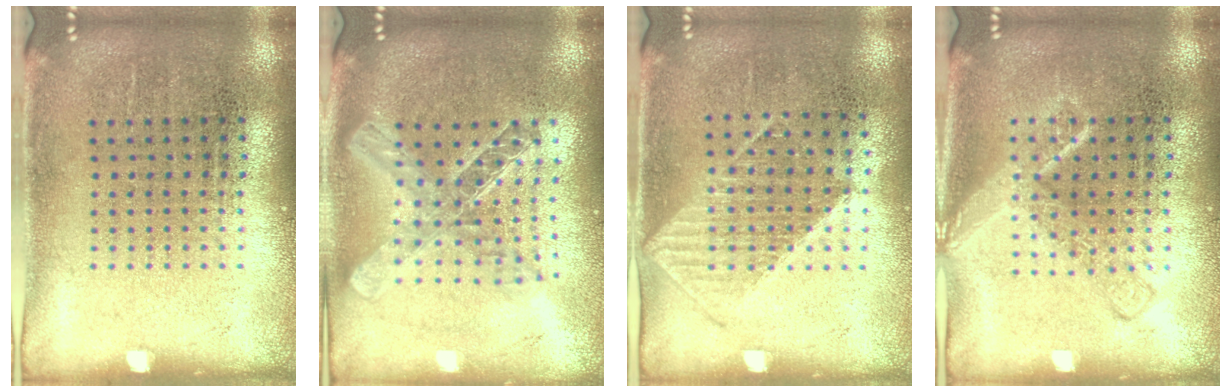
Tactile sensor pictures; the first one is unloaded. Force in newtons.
{"total": 2.0, "press": 1.7, "slide": 1.1}
{"total": 0.9, "press": 0.8, "slide": 0.4}
{"total": 2.1, "press": 2.1, "slide": 0.3}